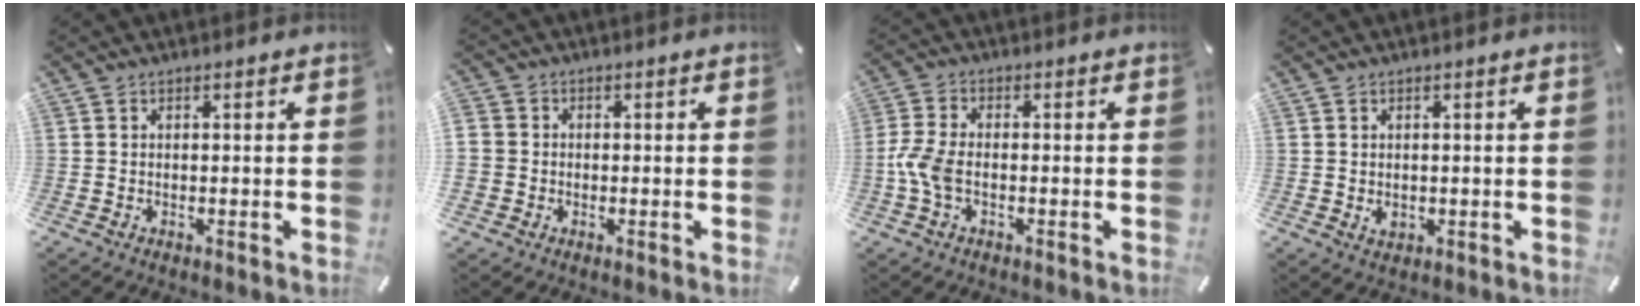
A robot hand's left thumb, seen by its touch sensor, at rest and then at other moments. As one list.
[{"total": 3.8, "force": [-0.4, 3.8, 0.4], "torque": [-0.007, 0.011, -0.005]}, {"total": 6.3, "force": [-1.7, 3.1, 5.2], "torque": [-0.118, -0.002, -0.033]}, {"total": 1.6, "force": [0.2, 1.4, 0.8], "torque": [-0.008, -0.001, 0.001]}]